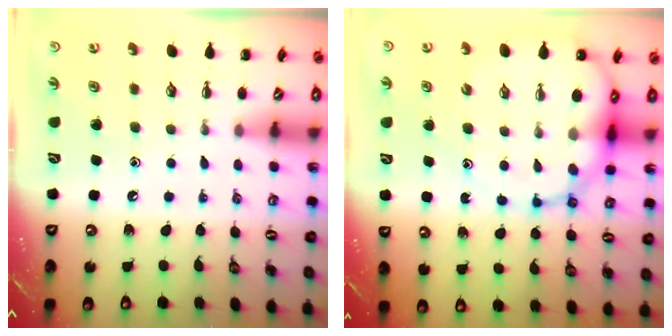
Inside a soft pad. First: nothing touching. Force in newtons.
{"total": 14.0, "press": 13.5, "slide": 3.7}